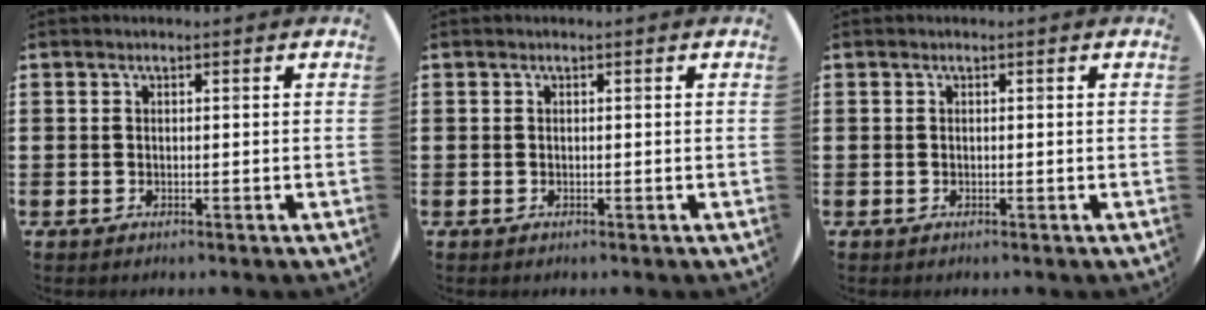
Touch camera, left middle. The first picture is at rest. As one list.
[{"total": 0.0}, {"total": 0.0}]